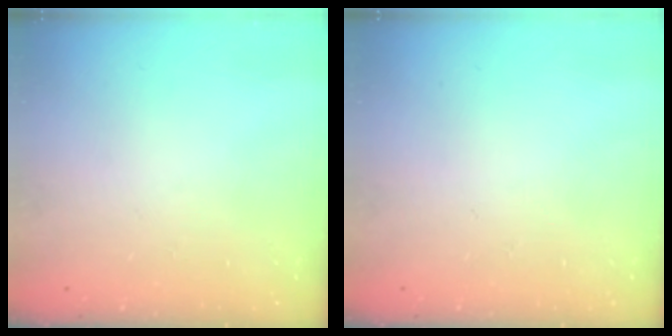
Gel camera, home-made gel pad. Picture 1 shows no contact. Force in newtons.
{"total": 0.0}